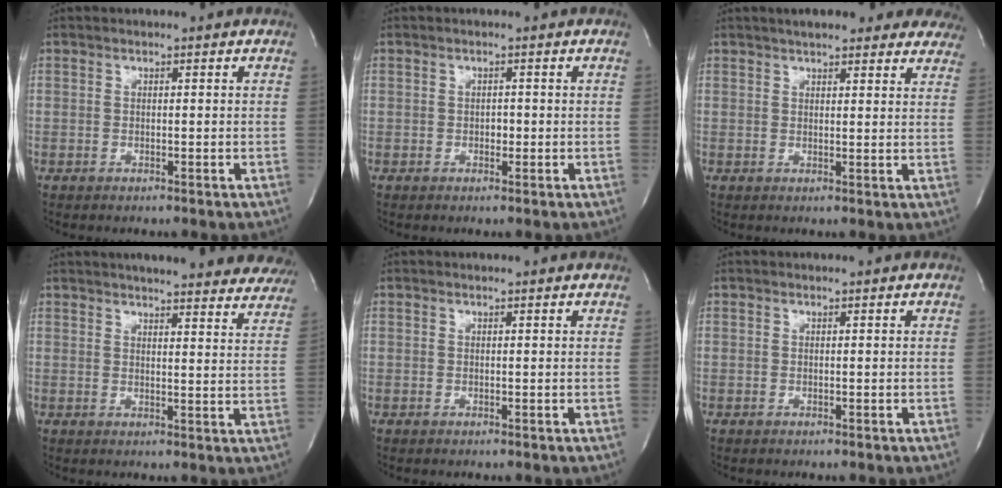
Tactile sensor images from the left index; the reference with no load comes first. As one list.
[{"total": 1.0, "force": [-0.2, 0.7, 0.6], "torque": [-0.010, 0.002, -0.004]}, {"total": 15.6, "force": [13.7, 4.1, 6.4], "torque": [-0.067, 0.015, 0.156]}, {"total": 24.2, "force": [22.0, 4.2, 9.2], "torque": [-0.131, -0.033, 0.253]}, {"total": 0.9, "force": [0.8, 0.0, 0.2], "torque": [-0.009, 0.002, 0.008]}, {"total": 0.0}]